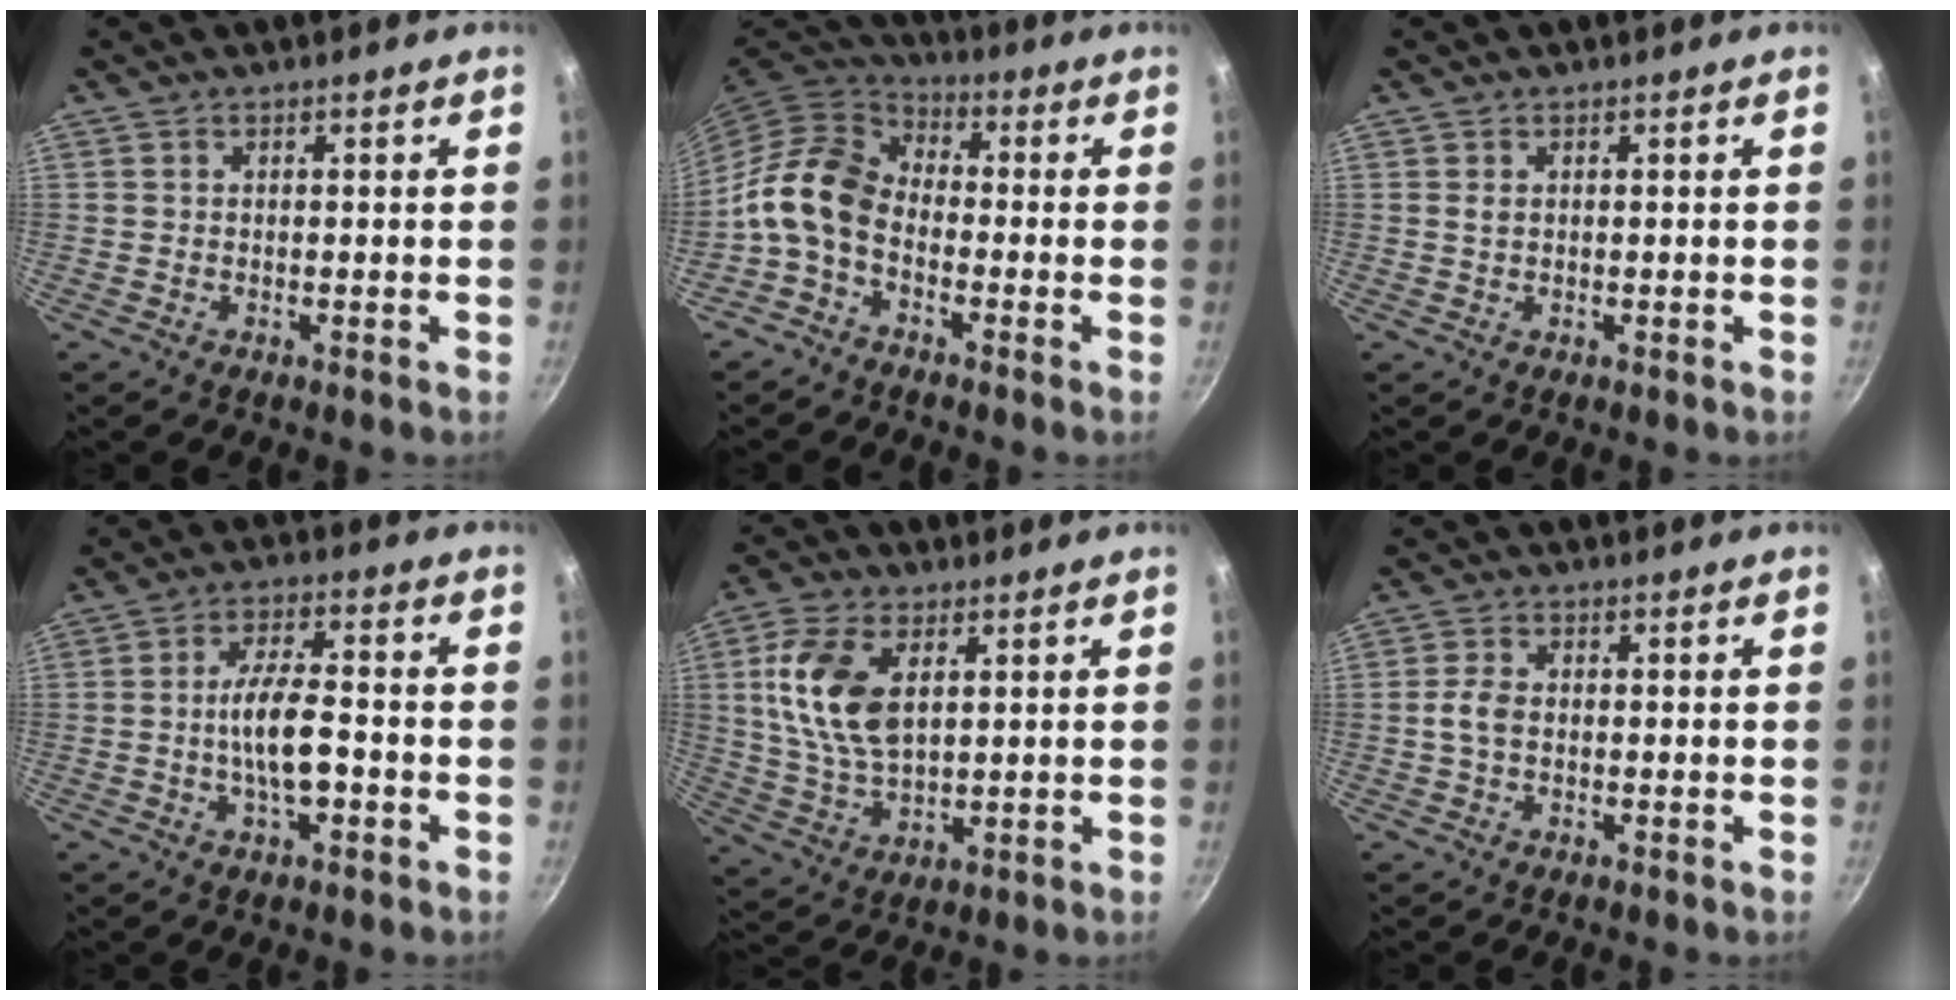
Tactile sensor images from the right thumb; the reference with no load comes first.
{"total": 10.4, "force": [-3.1, 7.0, 7.0], "torque": [-0.121, 0.043, -0.082]}
{"total": 0.8, "force": [0.3, 0.5, 0.6], "torque": [-0.012, -0.002, 0.005]}
{"total": 9.2, "force": [-2.0, 3.5, 8.2], "torque": [-0.137, 0.023, -0.039]}
{"total": 13.3, "force": [3.4, 7.5, 10.4], "torque": [-0.198, -0.011, 0.069]}
{"total": 3.4, "force": [-0.3, 2.2, 2.6], "torque": [-0.055, 0.013, -0.009]}